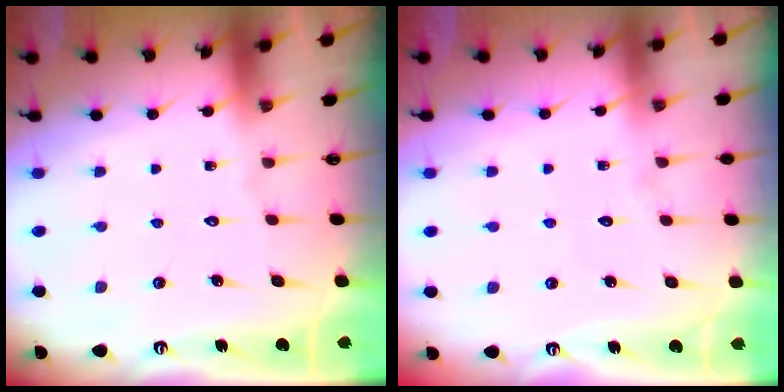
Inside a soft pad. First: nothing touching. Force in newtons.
{"total": 3.0, "press": 3.0, "slide": 0.3}